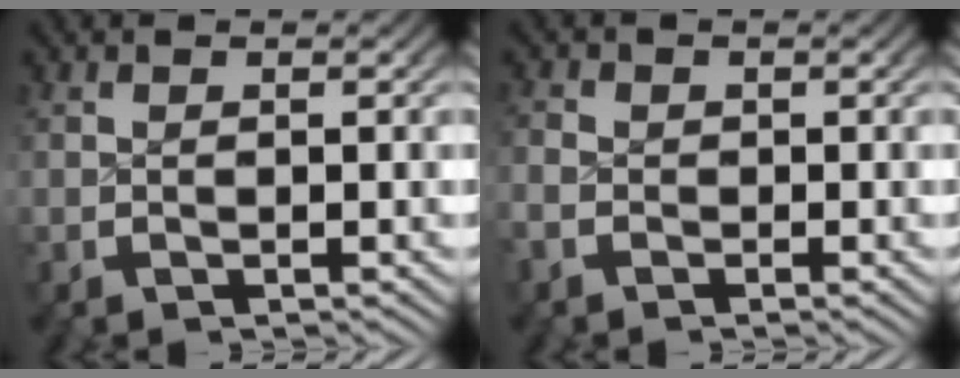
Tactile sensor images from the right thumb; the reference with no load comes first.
{"total": 1.6, "force": [-0.9, 1.3, 0.2], "torque": [-0.012, 0.002, -0.022]}